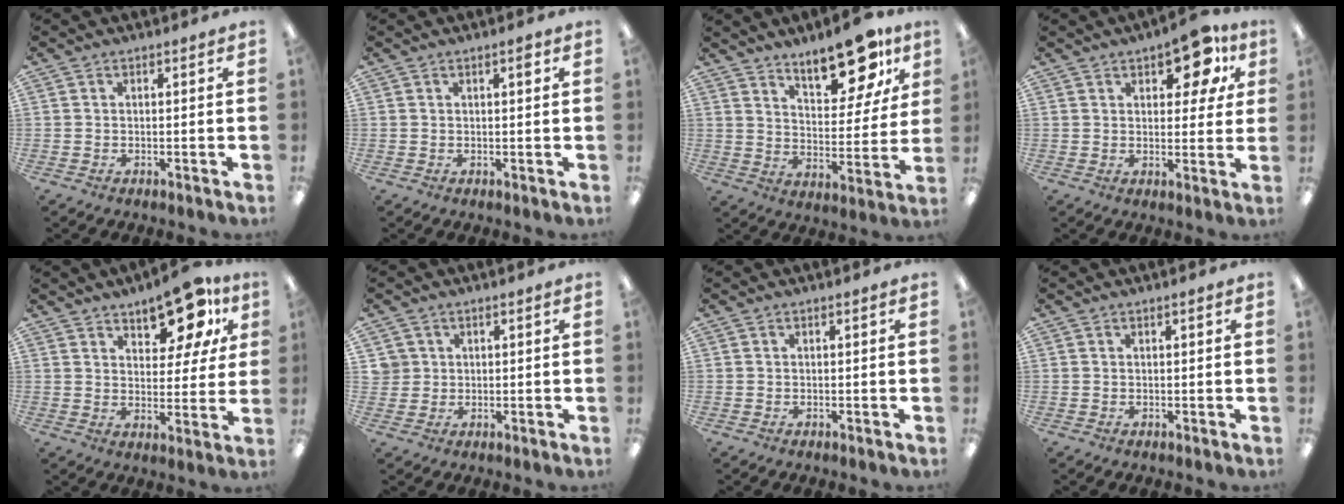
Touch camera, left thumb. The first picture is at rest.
{"total": 1.6, "force": [0.8, 0.4, 1.3], "torque": [-0.019, 0.000, 0.011]}
{"total": 16.2, "force": [11.6, 6.6, 9.2], "torque": [-0.114, -0.070, 0.194]}
{"total": 10.3, "force": [5.6, 5.1, 7.0], "torque": [-0.074, -0.022, 0.091]}
{"total": 13.1, "force": [9.0, 5.9, 7.4], "torque": [-0.090, -0.049, 0.154]}
{"total": 3.1, "force": [1.0, 2.9, 0.0], "torque": [-0.011, 0.006, 0.019]}
{"total": 0.0}
{"total": 0.6, "force": [0.4, 0.1, 0.5], "torque": [-0.010, 0.001, 0.006]}